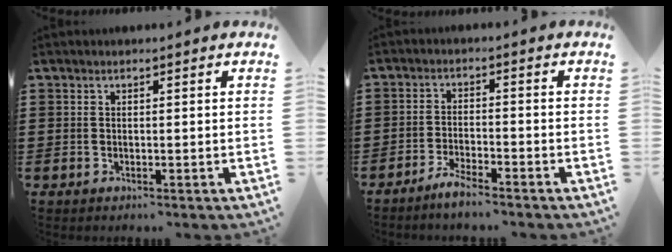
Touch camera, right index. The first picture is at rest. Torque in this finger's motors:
{"motor_torque": [0.05, 0.11, 0.22, 0.01]}